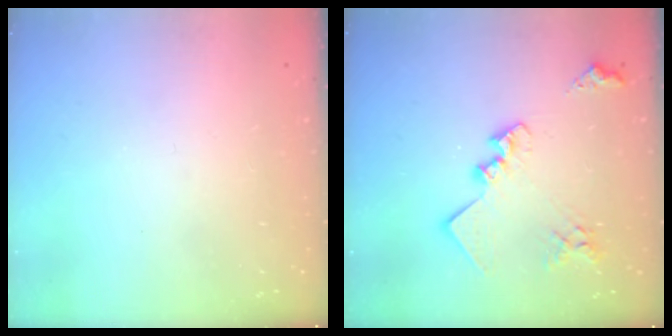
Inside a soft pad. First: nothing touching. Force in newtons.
{"total": 17.5, "press": 17.4, "slide": 1.2}